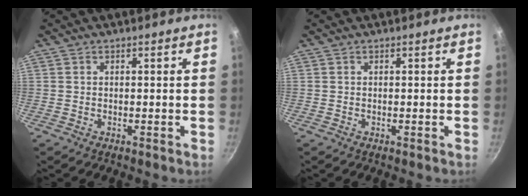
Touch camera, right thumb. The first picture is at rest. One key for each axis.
{"total": 0.0}